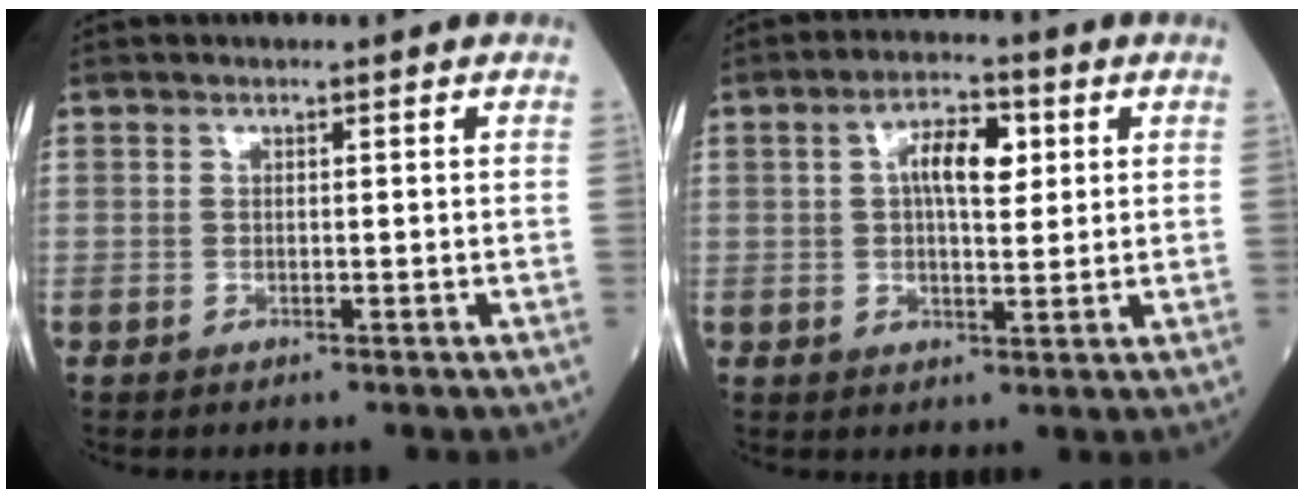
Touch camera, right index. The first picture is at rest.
{"total": 6.8, "force": [1.9, 2.7, 6.0], "torque": [-0.104, 0.014, 0.029]}